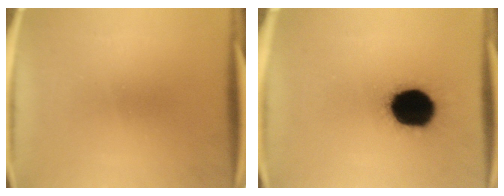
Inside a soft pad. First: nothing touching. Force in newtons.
{"total": 17.8}